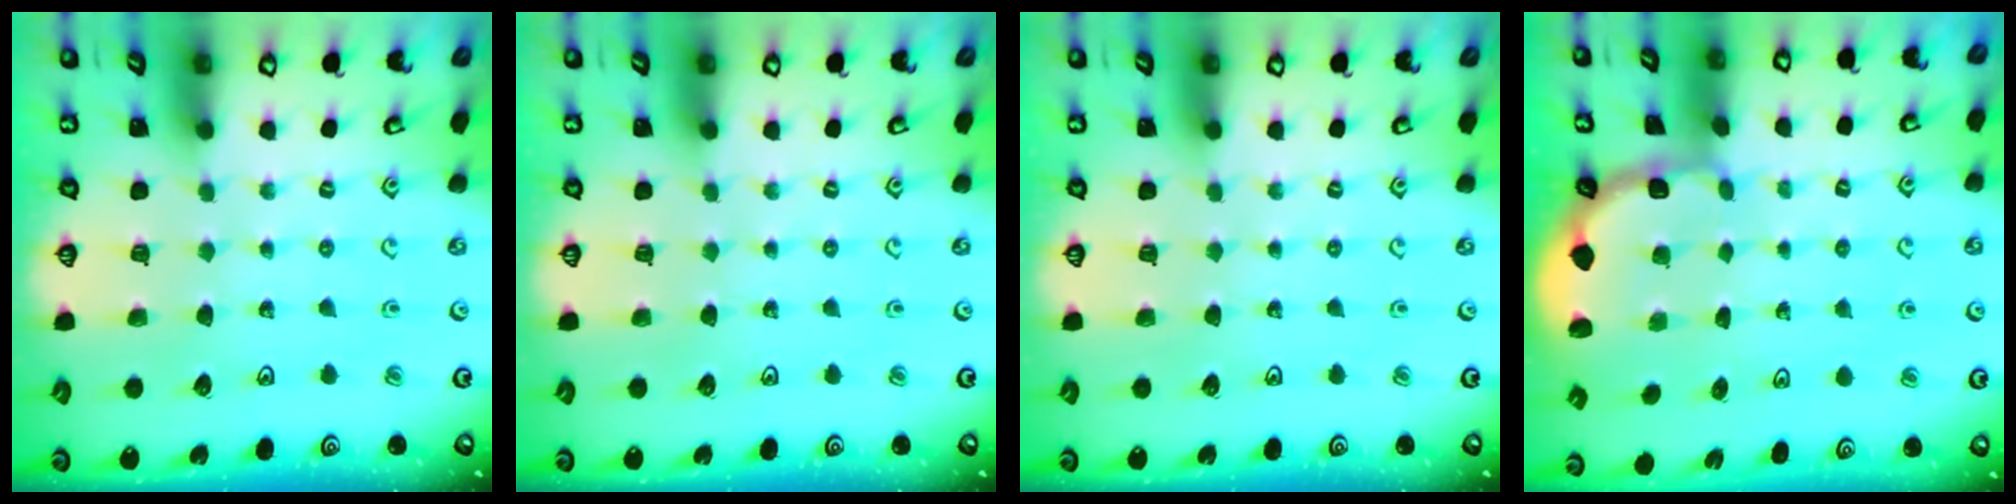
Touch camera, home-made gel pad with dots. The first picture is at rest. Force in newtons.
{"total": 0.0}
{"total": 0.0}
{"total": 1.8, "press": 1.6, "slide": 0.7}